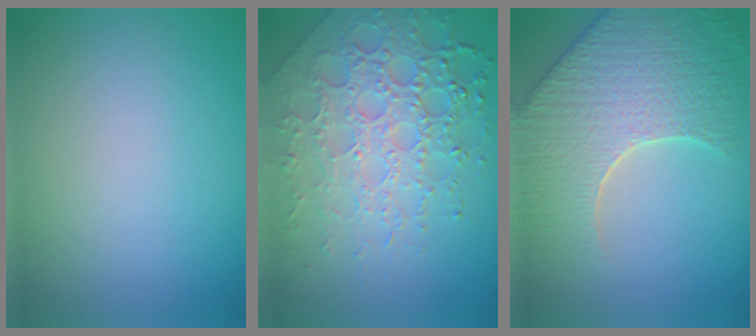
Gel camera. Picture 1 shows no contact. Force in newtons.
{"total": 8.0, "press": 5.5, "slide": 5.9}
{"total": 8.3, "press": 6.4, "slide": 5.2}